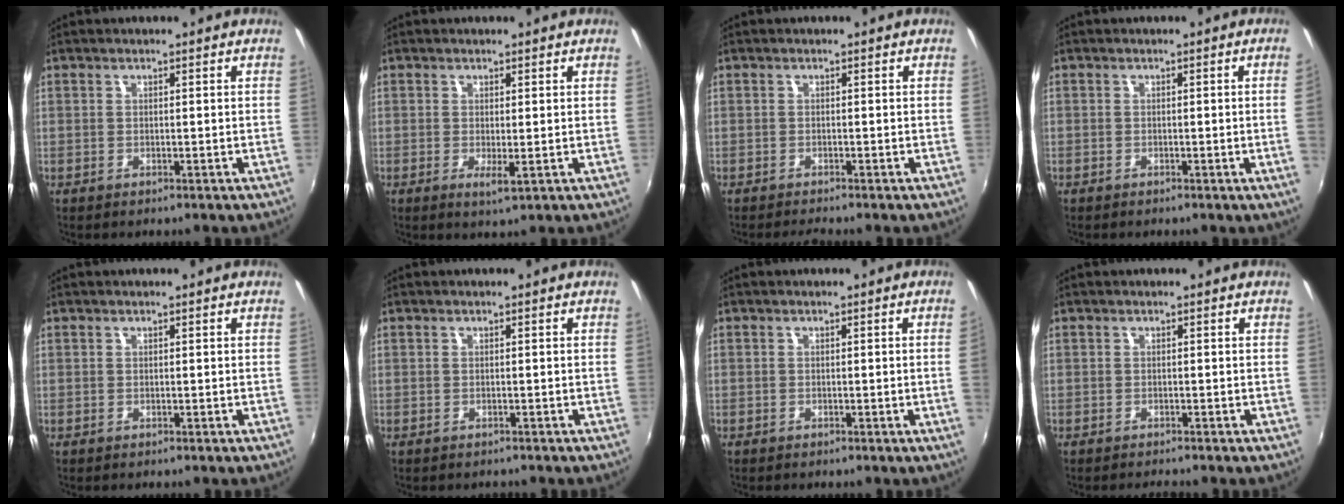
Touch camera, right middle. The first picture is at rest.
{"total": 2.1, "force": [-0.1, 0.1, 2.1], "torque": [-0.039, -0.008, -0.001]}
{"total": 1.6, "force": [-1.5, -0.2, 0.4], "torque": [-0.011, -0.009, -0.029]}
{"total": 1.9, "force": [-0.1, -1.2, 1.4], "torque": [-0.019, -0.012, 0.003]}
{"total": 0.0}
{"total": 0.7, "force": [-0.6, 0.4, 0.1], "torque": [-0.006, -0.001, -0.008]}
{"total": 1.3, "force": [-0.1, -0.9, 1.0], "torque": [-0.009, -0.010, 0.001]}
{"total": 1.4, "force": [-1.3, 0.0, 0.3], "torque": [-0.008, -0.009, -0.023]}